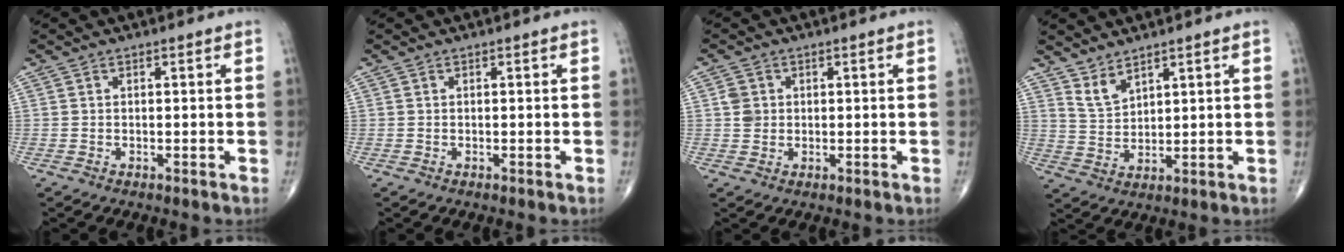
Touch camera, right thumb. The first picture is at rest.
{"total": 0.0}
{"total": 2.7, "force": [0.4, 2.4, 1.1], "torque": [-0.007, 0.000, 0.009]}
{"total": 4.0, "force": [3.3, 1.3, 1.8], "torque": [-0.030, -0.029, 0.074]}